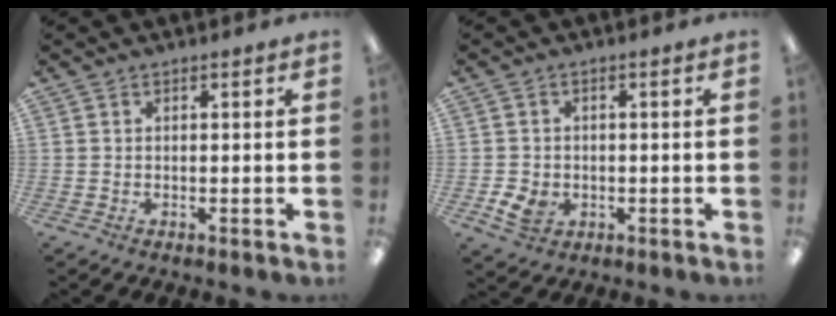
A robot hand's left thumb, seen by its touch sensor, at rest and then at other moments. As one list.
[{"total": 4.3, "force": [-1.3, 3.5, 2.2], "torque": [-0.039, -0.001, -0.023]}]